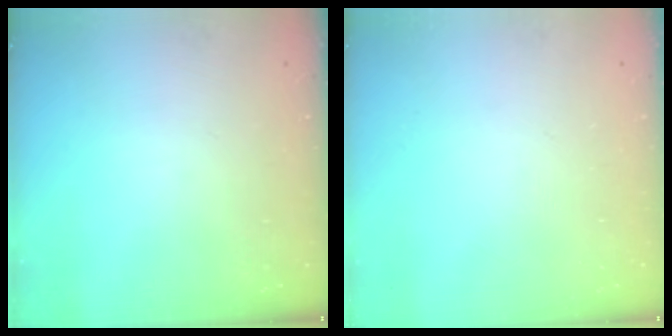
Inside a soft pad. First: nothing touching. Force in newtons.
{"total": 0.0}